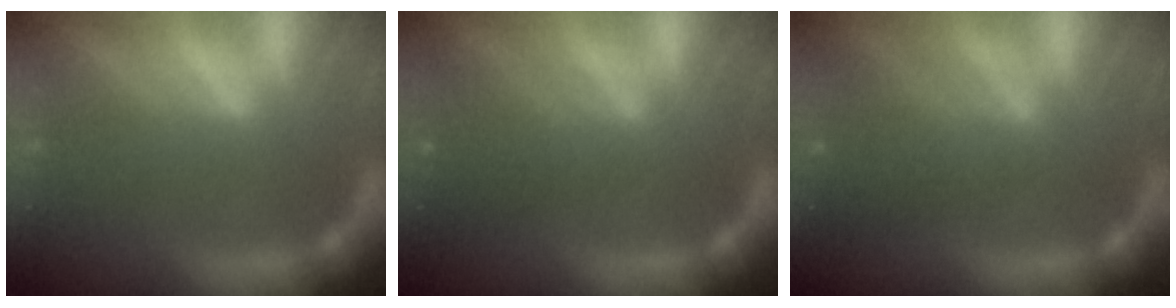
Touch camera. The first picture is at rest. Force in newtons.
{"total": 3.6}
{"total": 4.6}